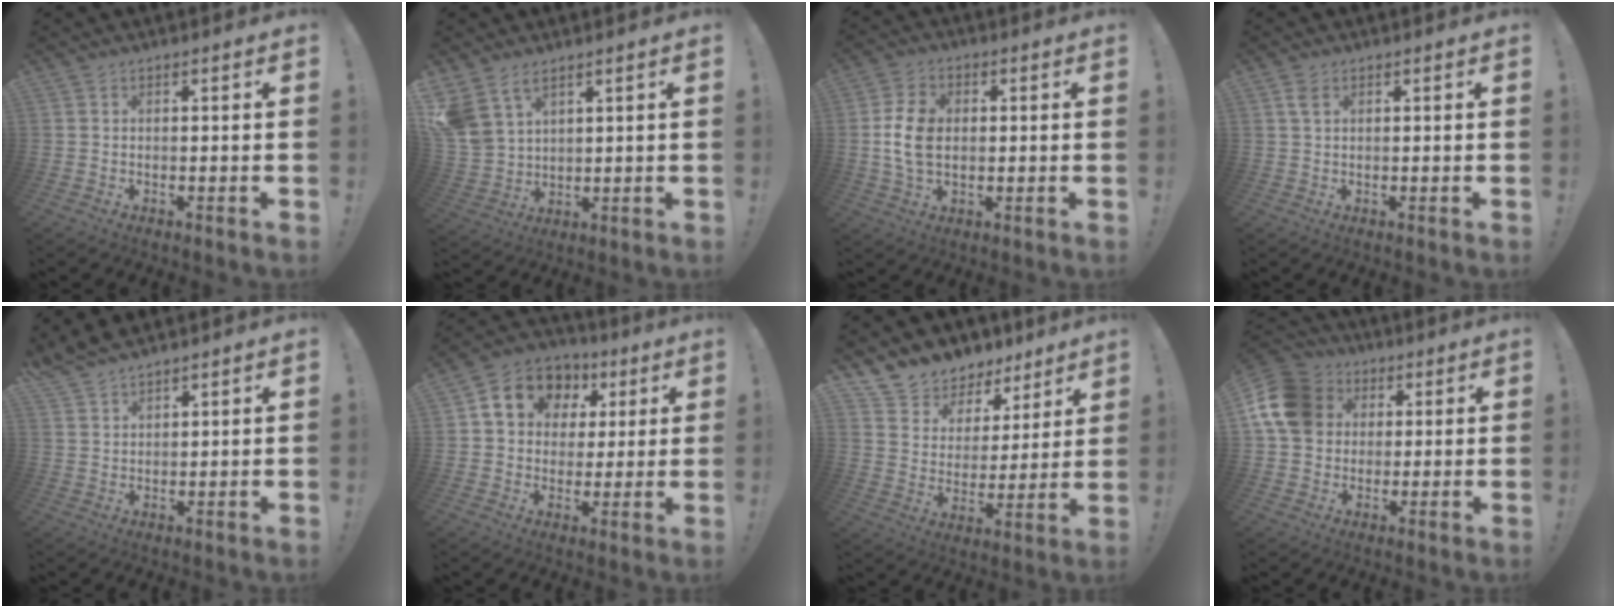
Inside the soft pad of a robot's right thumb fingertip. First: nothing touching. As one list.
[{"total": 8.2, "force": [5.5, 4.8, 3.7], "torque": [-0.084, -0.024, 0.115]}, {"total": 10.2, "force": [0.0, 7.1, 7.3], "torque": [-0.139, 0.003, 0.000]}, {"total": 2.6, "force": [1.3, 1.2, 1.8], "torque": [-0.032, 0.000, 0.022]}, {"total": 5.3, "force": [4.9, 1.4, 1.3], "torque": [-0.039, -0.024, 0.096]}, {"total": 12.3, "force": [4.5, 10.1, 5.3], "torque": [-0.078, -0.013, 0.090]}, {"total": 8.7, "force": [6.9, 5.3, 0.8], "torque": [-0.019, -0.062, 0.129]}, {"total": 15.2, "force": [3.7, 12.5, 7.7], "torque": [-0.132, -0.004, 0.075]}]